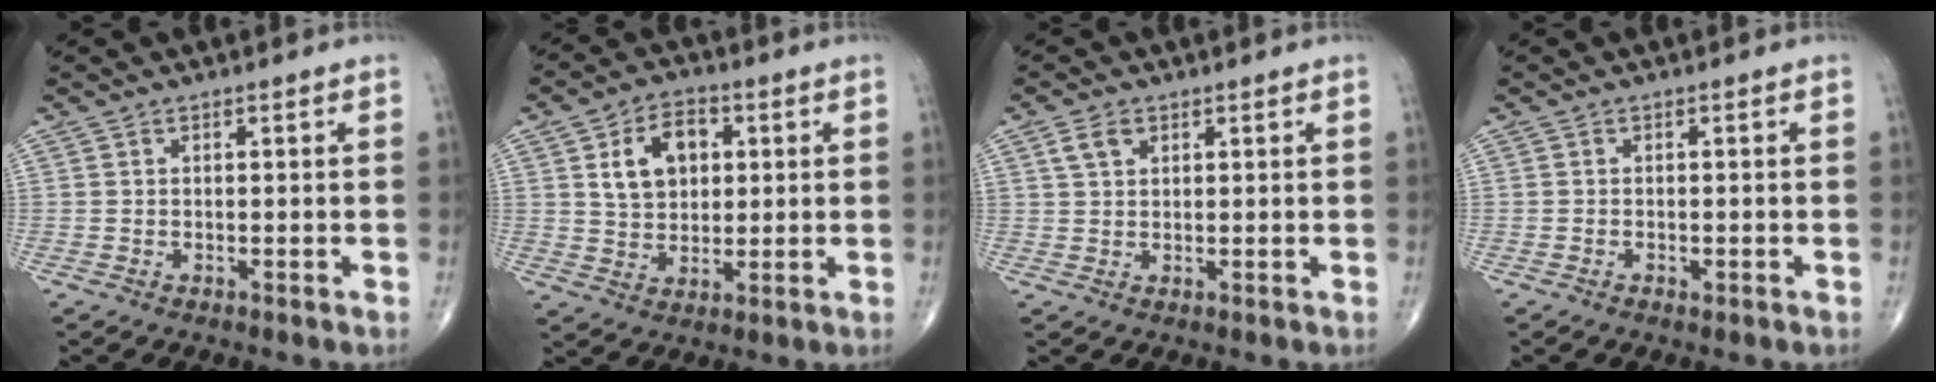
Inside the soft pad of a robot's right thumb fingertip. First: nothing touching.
{"total": 10.0, "force": [2.8, 7.0, 6.5], "torque": [-0.082, -0.001, 0.048]}
{"total": 3.3, "force": [1.6, 2.1, 1.9], "torque": [-0.030, 0.000, 0.031]}
{"total": 0.8, "force": [-0.4, 0.5, 0.5], "torque": [-0.012, 0.001, -0.005]}